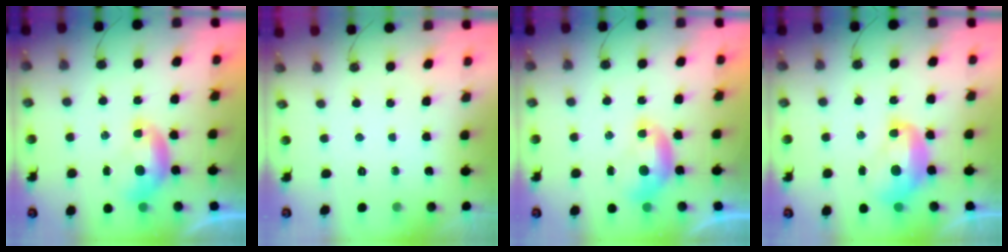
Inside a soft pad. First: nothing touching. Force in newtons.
{"total": 0.0}
{"total": 0.0}
{"total": 3.0, "press": 2.9, "slide": 0.5}